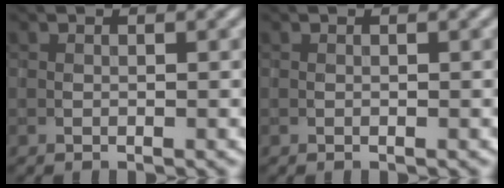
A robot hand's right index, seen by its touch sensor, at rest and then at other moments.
{"total": 0.0}